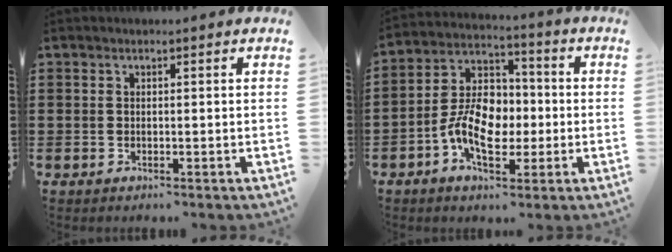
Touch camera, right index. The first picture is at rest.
{"total": 9.6, "force": [-2.2, 6.3, 6.9], "torque": [-0.153, 0.008, -0.047]}